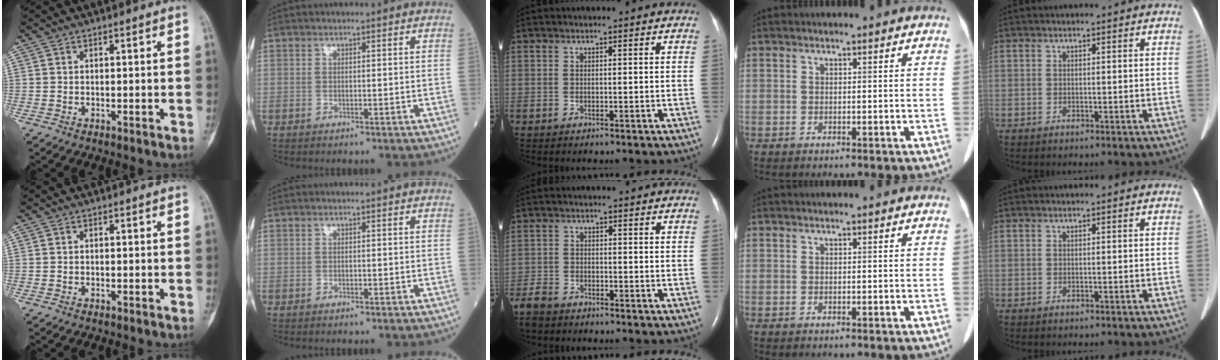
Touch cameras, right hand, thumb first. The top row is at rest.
{"middle": {"total": 4.7, "force": [-4.2, 1.6, 1.2], "torque": [-0.027, -0.011, -0.083]}}